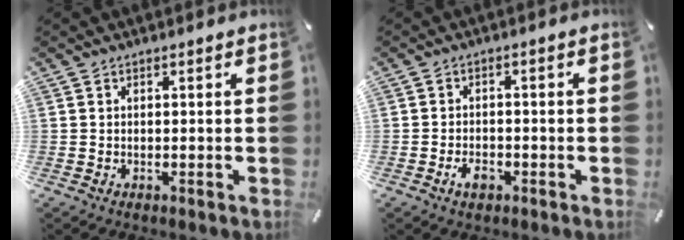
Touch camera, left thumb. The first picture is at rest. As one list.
[{"total": 3.7, "force": [-1.9, 2.0, 2.4], "torque": [-0.046, 0.008, -0.035]}]